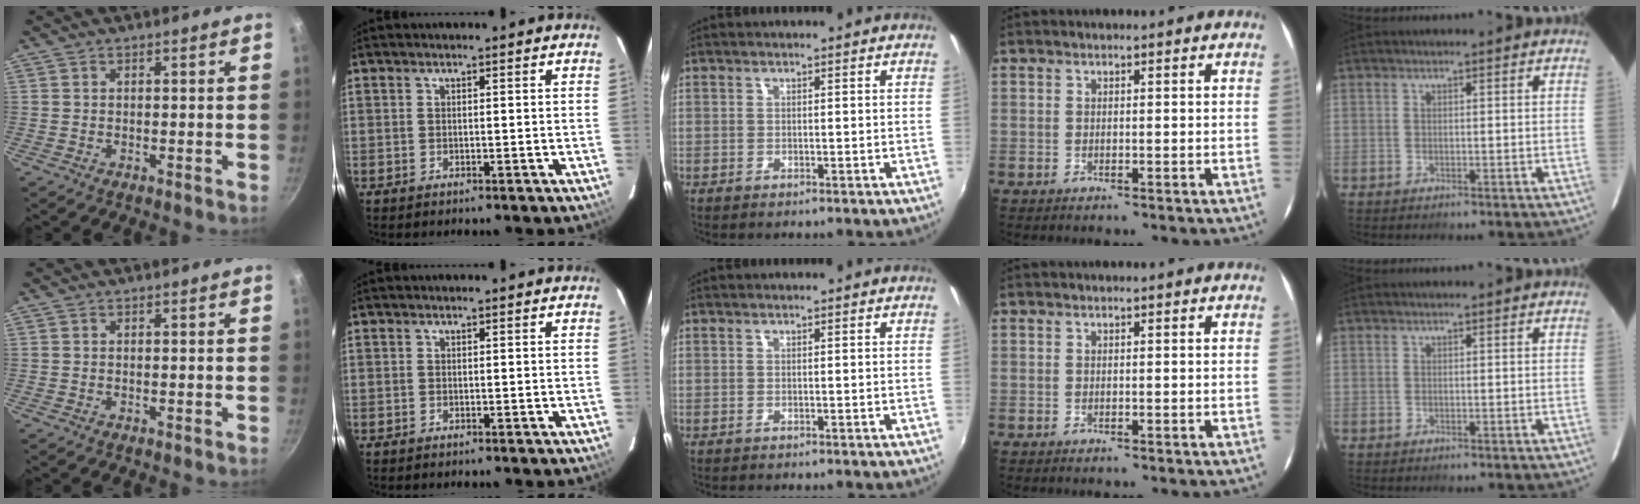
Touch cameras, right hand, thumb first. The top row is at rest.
{}